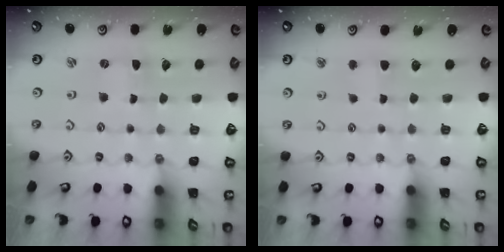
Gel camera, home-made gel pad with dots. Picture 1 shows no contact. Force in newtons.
{"total": 2.1, "press": 2.0, "slide": 0.4}